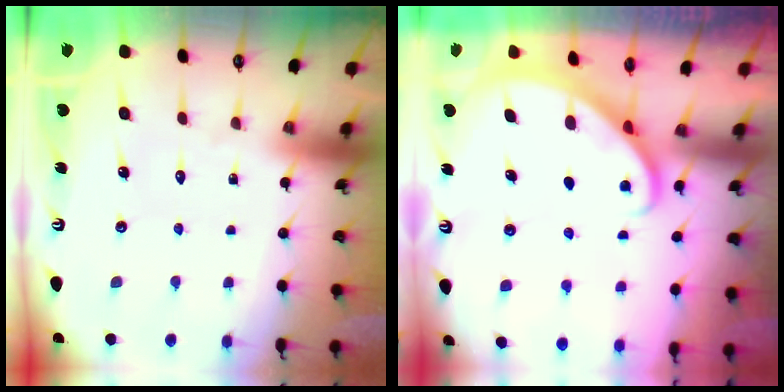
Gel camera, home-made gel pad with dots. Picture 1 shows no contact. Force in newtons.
{"total": 1.9, "press": 1.9, "slide": 0.2}